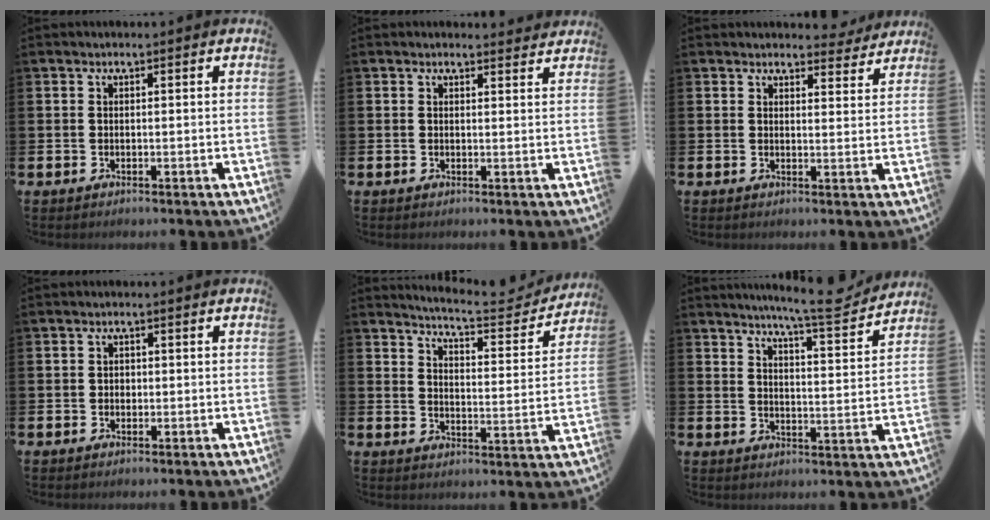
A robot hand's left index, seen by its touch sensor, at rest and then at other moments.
{"total": 1.6, "force": [1.6, 0.4, -0.1], "torque": [0.008, -0.006, 0.028]}
{"total": 3.4, "force": [3.3, 0.8, 0.3], "torque": [0.006, -0.022, 0.056]}
{"total": 1.1, "force": [-0.1, 1.0, 0.5], "torque": [0.000, 0.003, -0.005]}
{"total": 5.7, "force": [5.6, 0.2, 1.2], "torque": [-0.035, -0.048, 0.090]}
{"total": 7.6, "force": [7.0, 0.0, 3.0], "torque": [-0.059, -0.042, 0.118]}